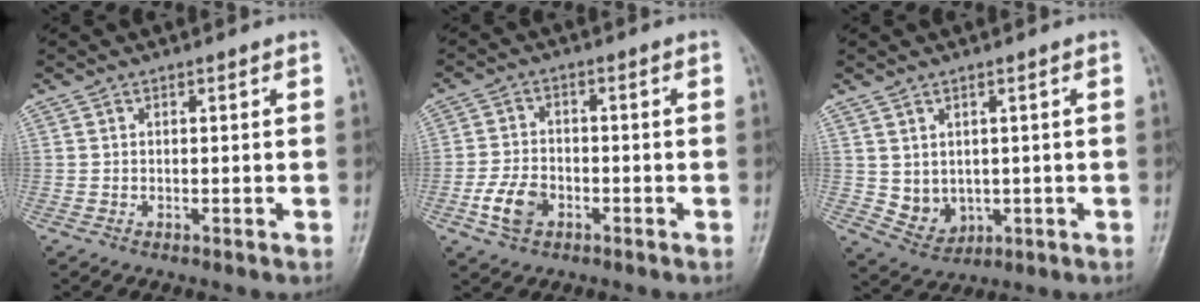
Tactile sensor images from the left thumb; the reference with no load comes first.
{"total": 6.1, "force": [-2.5, 4.1, 3.8], "torque": [-0.069, 0.011, -0.051]}
{"total": 5.1, "force": [0.3, 4.2, 2.9], "torque": [-0.031, -0.010, 0.025]}